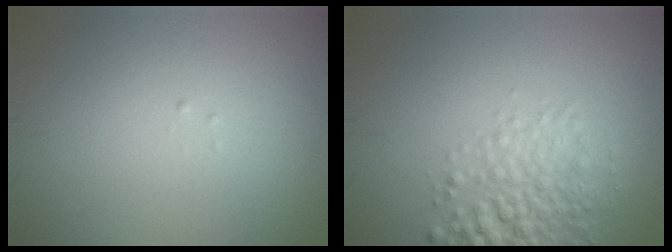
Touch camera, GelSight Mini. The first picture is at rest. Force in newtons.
{"total": 4.4, "press": 4.4, "slide": 0.2}